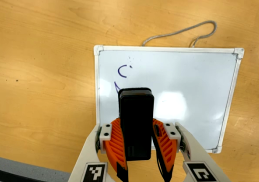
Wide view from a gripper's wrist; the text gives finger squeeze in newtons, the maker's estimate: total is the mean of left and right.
{"total": 6.7, "left": 6.2, "right": 7.3}